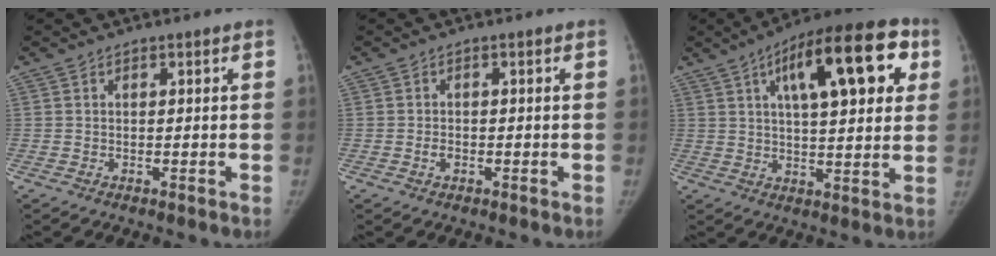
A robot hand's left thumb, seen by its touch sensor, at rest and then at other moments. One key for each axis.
{"total": 1.3, "fx": -0.7, "fy": 0.9, "fz": 0.6, "tx": -0.012, "ty": 0.004, "tz": -0.012}
{"total": 20.8, "fx": 7.8, "fy": 7.8, "fz": 17.7, "tx": -0.234, "ty": 0.010, "tz": 0.110}